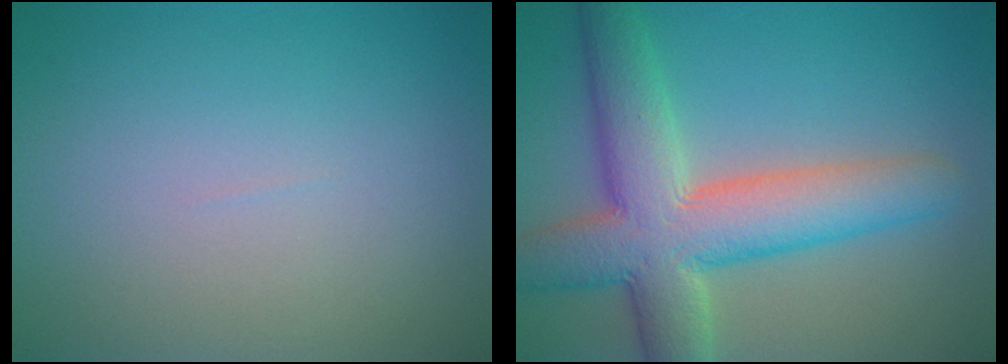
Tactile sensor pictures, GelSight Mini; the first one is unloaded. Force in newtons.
{"total": 9.4, "press": 9.4, "slide": 0.6}